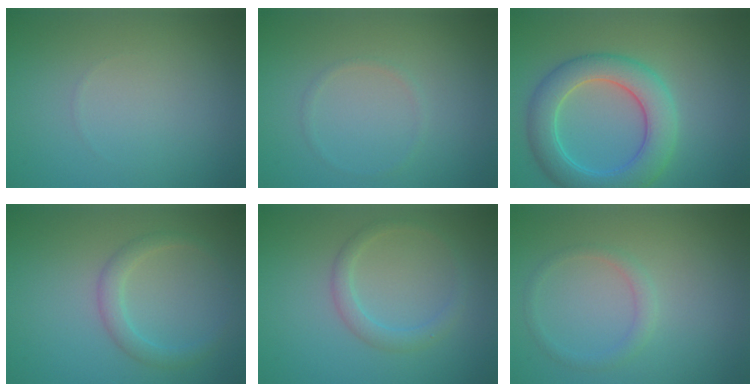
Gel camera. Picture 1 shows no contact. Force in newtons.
{"total": 0.6, "press": 0.6, "slide": 0.1}
{"total": 6.4, "press": 6.3, "slide": 0.4}
{"total": 2.0, "press": 2.0, "slide": 0.1}
{"total": 2.0, "press": 2.0, "slide": 0.0}
{"total": 1.4, "press": 1.4, "slide": 0.1}